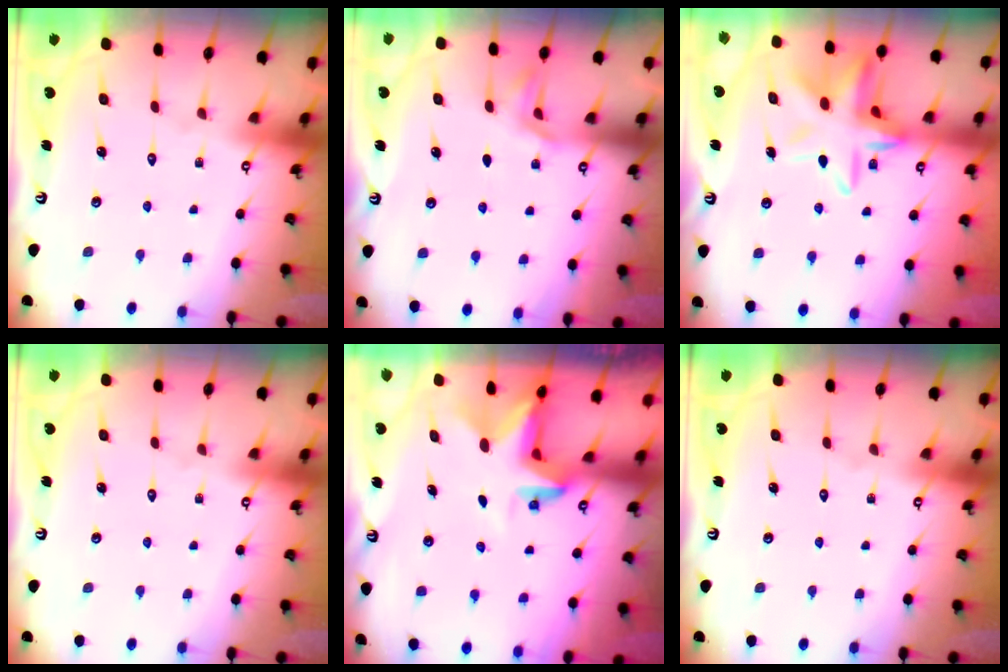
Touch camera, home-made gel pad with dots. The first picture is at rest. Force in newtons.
{"total": 3.8, "press": 3.1, "slide": 2.1}
{"total": 13.8, "press": 13.8, "slide": 1.4}
{"total": 0.0}
{"total": 3.1, "press": 3.1, "slide": 0.2}
{"total": 0.0}